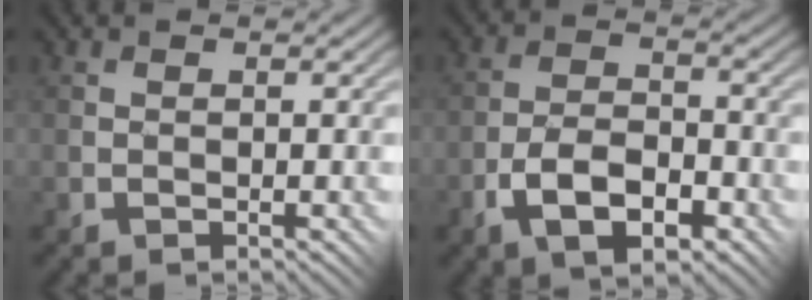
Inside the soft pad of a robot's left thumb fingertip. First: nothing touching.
{"total": 6.5, "force": [-3.2, 3.2, 4.6], "torque": [-0.089, 0.001, -0.067]}